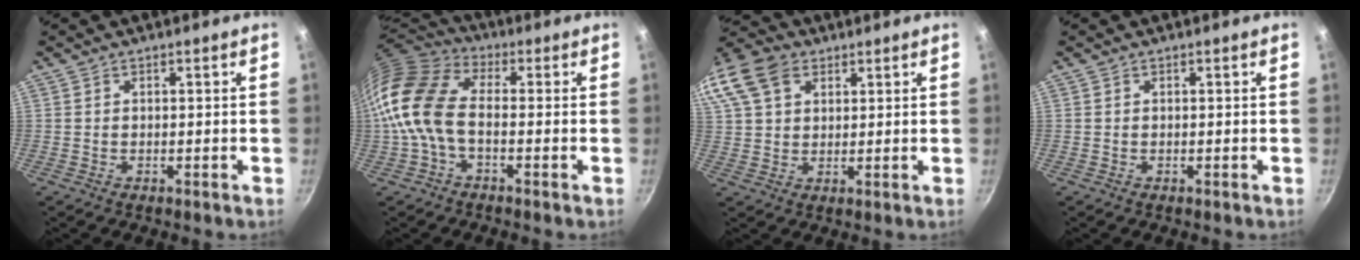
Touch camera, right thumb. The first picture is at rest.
{"total": 12.7, "force": [-2.0, 7.6, 10.0], "torque": [-0.191, 0.033, -0.060]}
{"total": 20.6, "force": [9.3, 14.7, 11.1], "torque": [-0.269, 0.050, 0.171]}
{"total": 0.0}